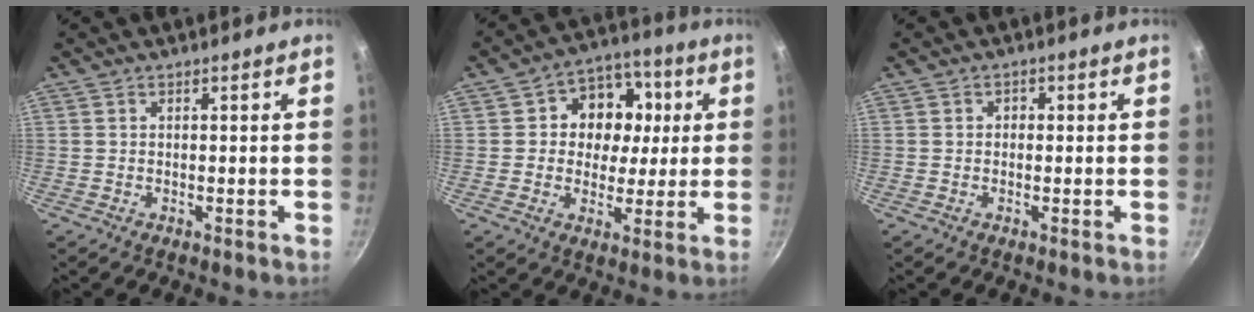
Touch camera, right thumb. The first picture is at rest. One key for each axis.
{"total": 11.9, "fx": 1.9, "fy": 10.2, "fz": 5.8, "tx": -0.052, "ty": 0.005, "tz": 0.015}
{"total": 1.2, "fx": 0.0, "fy": 1.1, "fz": 0.4, "tx": -0.002, "ty": 0.003, "tz": -0.003}